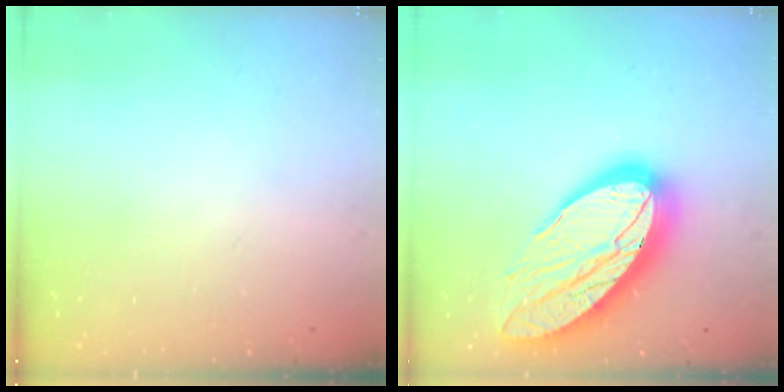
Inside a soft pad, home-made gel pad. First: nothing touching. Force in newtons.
{"total": 26.8, "press": 26.7, "slide": 2.4}